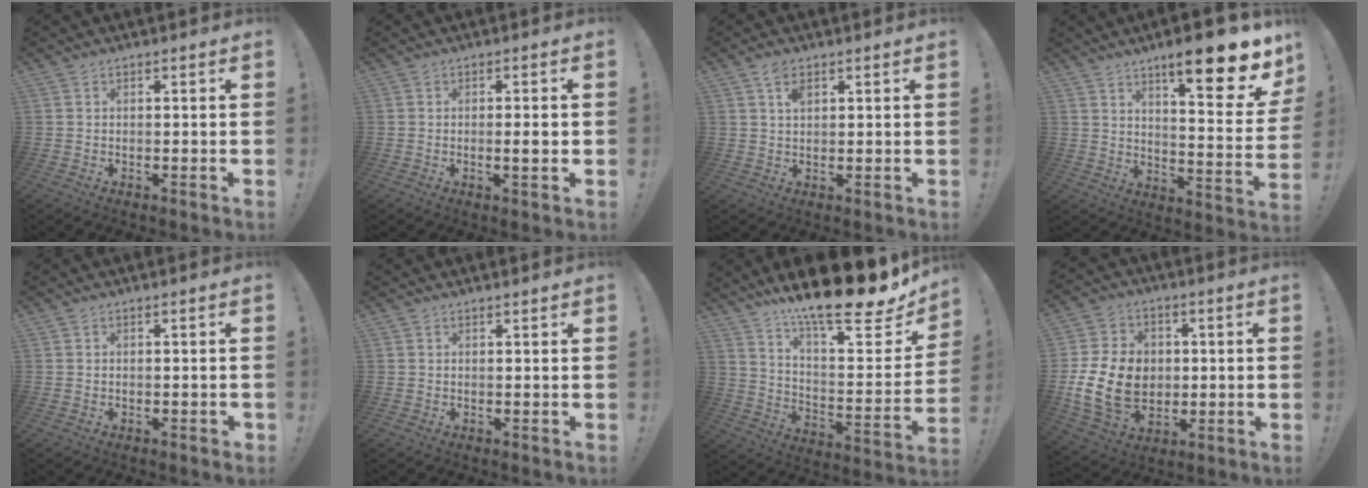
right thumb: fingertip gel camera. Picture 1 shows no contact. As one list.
[{"total": 4.1, "force": [-0.3, 0.3, 4.1], "torque": [-0.054, -0.009, -0.008]}, {"total": 3.7, "force": [1.9, 1.9, 2.5], "torque": [-0.039, -0.004, 0.031]}, {"total": 18.2, "force": [10.9, 3.6, 14.2], "torque": [-0.193, -0.078, 0.160]}, {"total": 0.8, "force": [-0.5, 0.3, 0.6], "torque": [-0.010, 0.002, -0.009]}, {"total": 0.6, "force": [0.5, -0.2, 0.2], "torque": [0.003, -0.003, 0.008]}, {"total": 20.3, "force": [16.0, 2.9, 12.2], "torque": [-0.191, -0.129, 0.260]}, {"total": 17.8, "force": [-1.4, 13.4, 11.6], "torque": [-0.215, 0.009, -0.012]}]